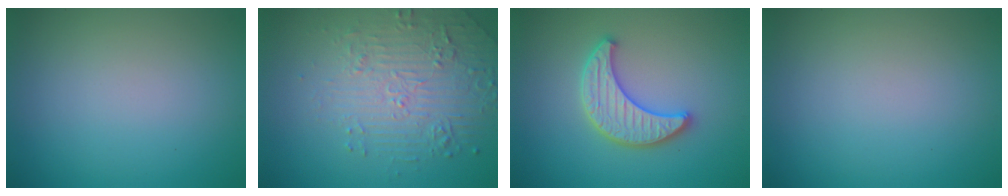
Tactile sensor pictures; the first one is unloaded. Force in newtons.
{"total": 5.0, "press": 3.8, "slide": 3.2}
{"total": 3.8, "press": 3.6, "slide": 1.0}
{"total": 0.0}